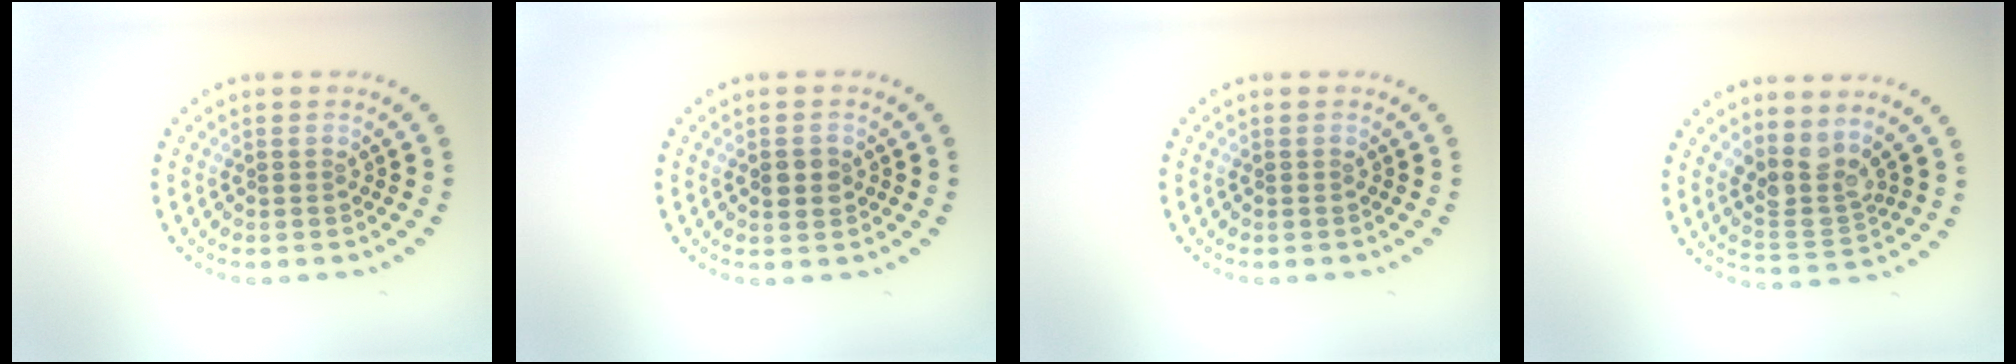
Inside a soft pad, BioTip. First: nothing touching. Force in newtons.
{"total": 1.7, "press": 1.7, "slide": 0.1}
{"total": 0.0}
{"total": 3.4, "press": 2.6, "slide": 2.2}